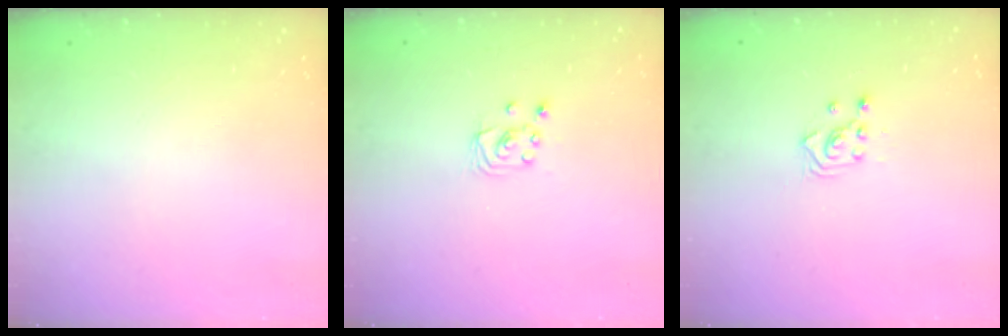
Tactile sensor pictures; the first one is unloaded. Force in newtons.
{"total": 2.7, "press": 2.7, "slide": 0.2}
{"total": 2.3, "press": 2.3, "slide": 0.3}